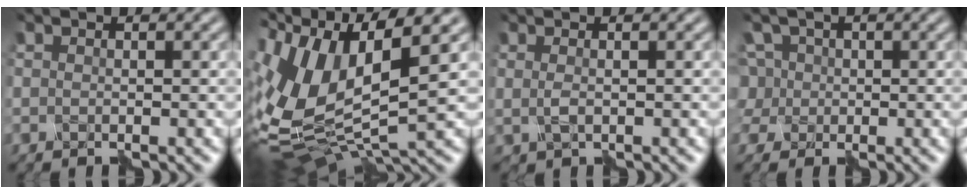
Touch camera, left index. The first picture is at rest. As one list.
[{"total": 12.2, "force": [2.7, 6.0, 10.2], "torque": [-0.233, 0.006, 0.048]}, {"total": 1.3, "force": [0.2, 0.2, 1.2], "torque": [-0.027, 0.001, 0.005]}, {"total": 5.2, "force": [1.2, 4.5, 2.2], "torque": [-0.053, 0.027, 0.008]}]